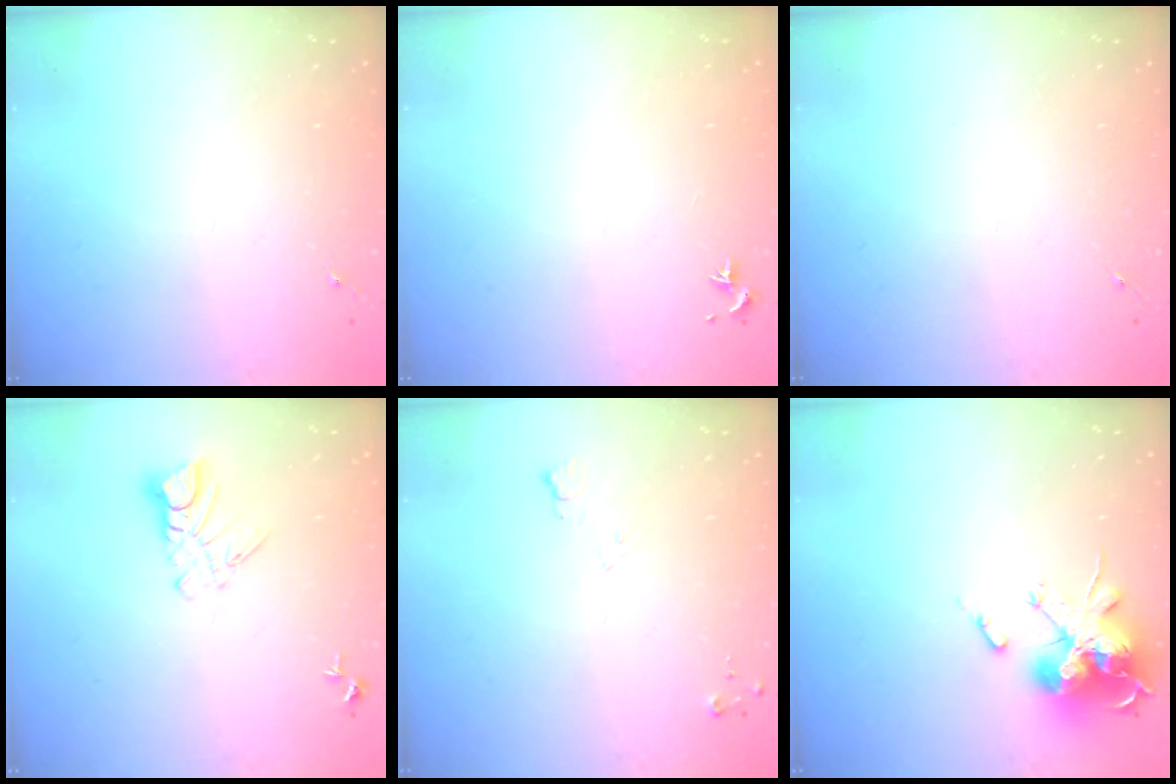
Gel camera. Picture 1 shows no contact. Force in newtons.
{"total": 0.7, "press": 0.5, "slide": 0.4}
{"total": 0.0}
{"total": 6.6, "press": 6.5, "slide": 0.6}
{"total": 5.7, "press": 5.6, "slide": 0.7}
{"total": 18.5, "press": 18.5, "slide": 0.1}